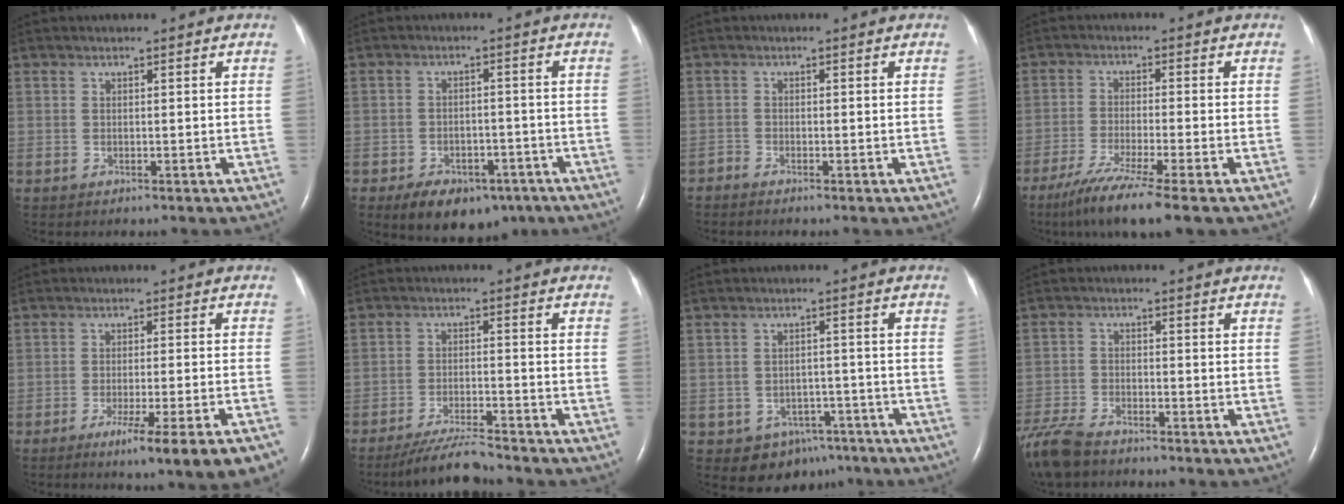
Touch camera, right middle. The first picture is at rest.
{"total": 10.1, "force": [-6.5, 5.9, 5.1], "torque": [-0.079, 0.009, -0.089]}
{"total": 0.7, "force": [-0.7, 0.0, 0.1], "torque": [-0.003, -0.002, -0.016]}
{"total": 9.3, "force": [-6.7, -0.9, 6.5], "torque": [-0.116, -0.032, -0.112]}
{"total": 11.4, "force": [-7.6, -0.4, 8.6], "torque": [-0.090, -0.021, -0.103]}
{"total": 6.3, "force": [-5.9, -0.2, 2.3], "torque": [-0.046, -0.019, -0.107]}
{"total": 6.8, "force": [-4.4, 5.0, 1.5], "torque": [-0.010, 0.016, -0.051]}
{"total": 9.6, "force": [-8.2, 2.8, 4.2], "torque": [-0.091, -0.019, -0.147]}